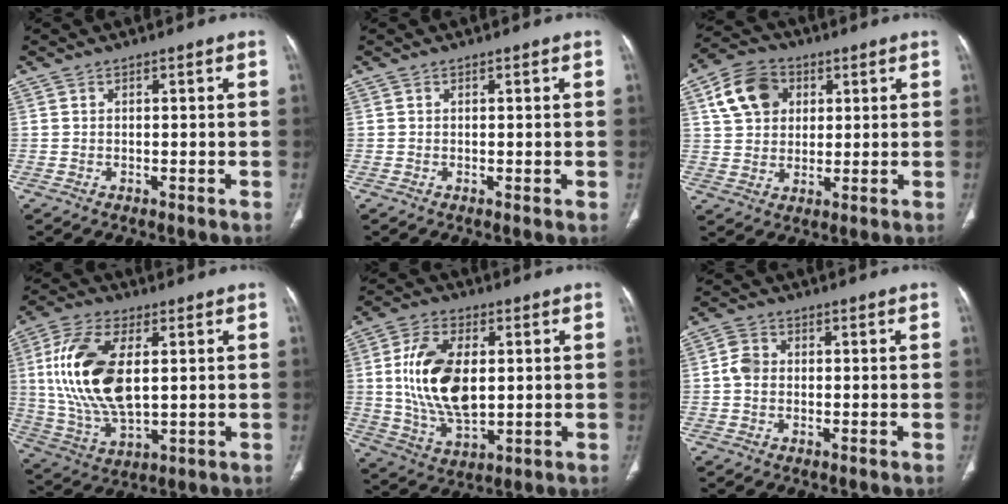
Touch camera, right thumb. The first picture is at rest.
{"total": 0.6, "force": [0.0, 0.1, 0.6], "torque": [-0.013, -0.003, 0.001]}
{"total": 10.9, "force": [3.7, 8.4, 5.8], "torque": [-0.088, 0.003, 0.064]}
{"total": 18.2, "force": [2.8, 9.2, 15.4], "torque": [-0.314, -0.008, 0.058]}
{"total": 15.8, "force": [1.6, 8.9, 13.0], "torque": [-0.240, -0.008, 0.036]}
{"total": 3.5, "force": [-0.1, 2.8, 2.0], "torque": [-0.037, 0.008, -0.010]}